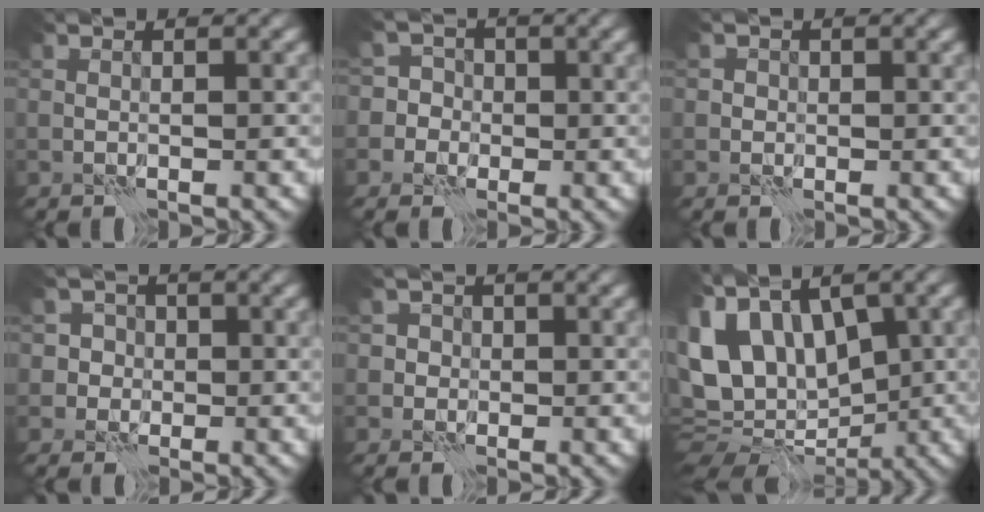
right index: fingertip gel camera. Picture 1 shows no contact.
{"total": 4.9, "force": [-0.2, 4.8, 1.3], "torque": [0.004, 0.034, -0.040]}
{"total": 0.9, "force": [-0.1, 0.9, 0.0], "torque": [0.007, -0.001, -0.005]}
{"total": 3.2, "force": [0.3, 3.1, 0.9], "torque": [0.008, 0.008, -0.007]}
{"total": 2.3, "force": [0.2, 2.2, 0.6], "torque": [0.008, 0.005, -0.004]}
{"total": 9.8, "force": [1.3, 6.8, 6.8], "torque": [-0.118, 0.010, 0.033]}